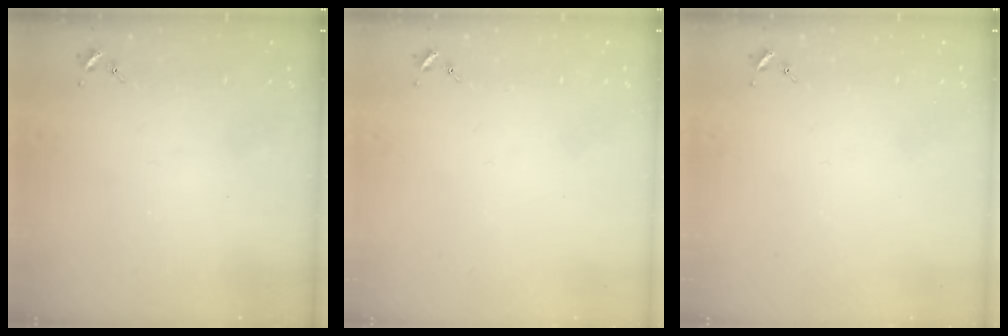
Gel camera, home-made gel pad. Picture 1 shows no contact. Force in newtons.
{"total": 0.0}
{"total": 0.0}